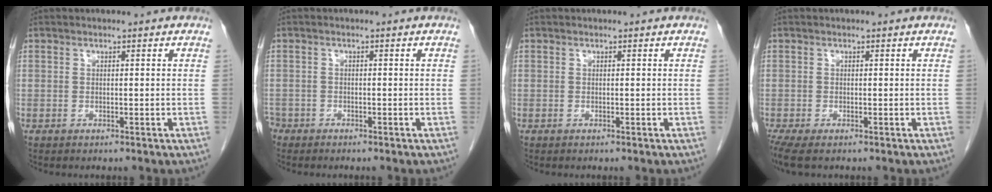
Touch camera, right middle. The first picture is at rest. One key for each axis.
{"total": 2.7, "fx": -2.1, "fy": 1.6, "fz": 0.3, "tx": -0.012, "ty": 0.001, "tz": -0.041}
{"total": 0.0}
{"total": 3.2, "fx": -2.3, "fy": 0.9, "fz": 2.1, "tx": -0.044, "ty": -0.013, "tz": -0.038}